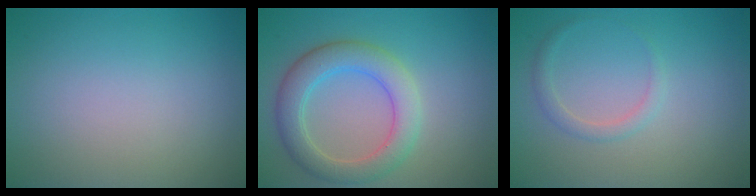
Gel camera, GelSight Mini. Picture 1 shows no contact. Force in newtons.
{"total": 4.8, "press": 4.8, "slide": 0.4}
{"total": 1.3, "press": 1.3, "slide": 0.1}